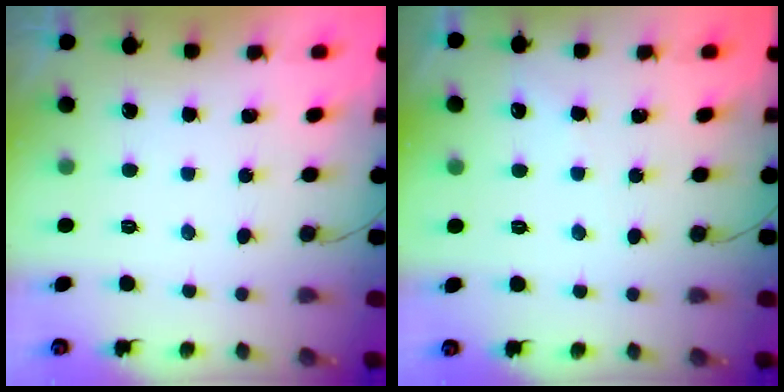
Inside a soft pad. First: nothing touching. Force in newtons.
{"total": 2.7, "press": 2.6, "slide": 0.5}